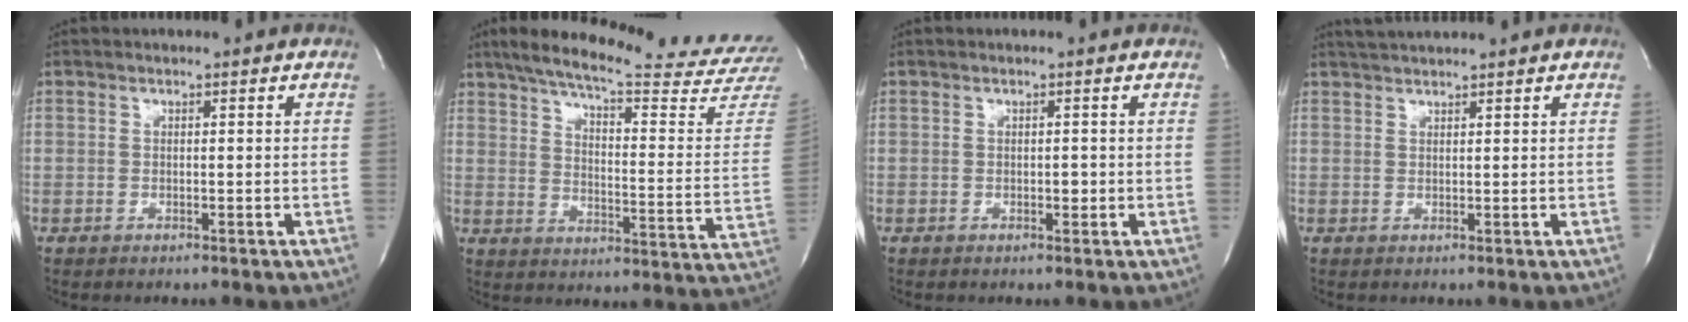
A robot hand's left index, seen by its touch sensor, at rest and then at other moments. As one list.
[{"total": 26.4, "force": [23.8, 0.1, 11.4], "torque": [-0.179, -0.088, 0.301]}, {"total": 0.8, "force": [-0.1, 0.5, 0.6], "torque": [-0.007, 0.001, -0.002]}, {"total": 3.6, "force": [3.4, -0.4, 1.1], "torque": [-0.016, 0.027, 0.062]}]